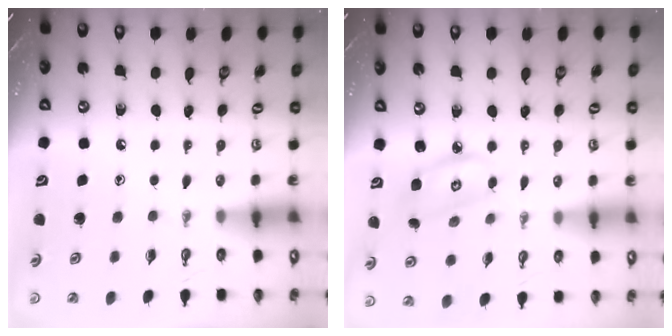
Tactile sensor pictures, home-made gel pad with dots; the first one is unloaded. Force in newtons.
{"total": 5.2, "press": 5.2, "slide": 0.2}